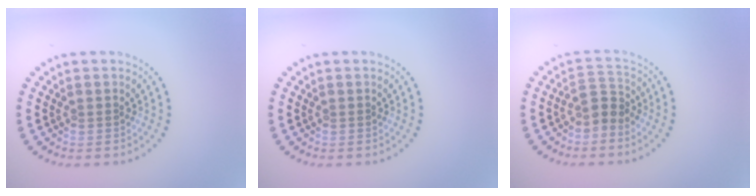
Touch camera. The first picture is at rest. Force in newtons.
{"total": 0.0}
{"total": 2.2, "press": 1.6, "slide": 1.6}